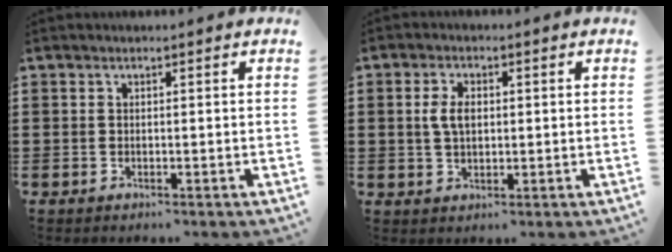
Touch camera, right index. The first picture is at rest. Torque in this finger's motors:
{"motor_torque": [0.19, 0.17, 0.15, 0.06]}